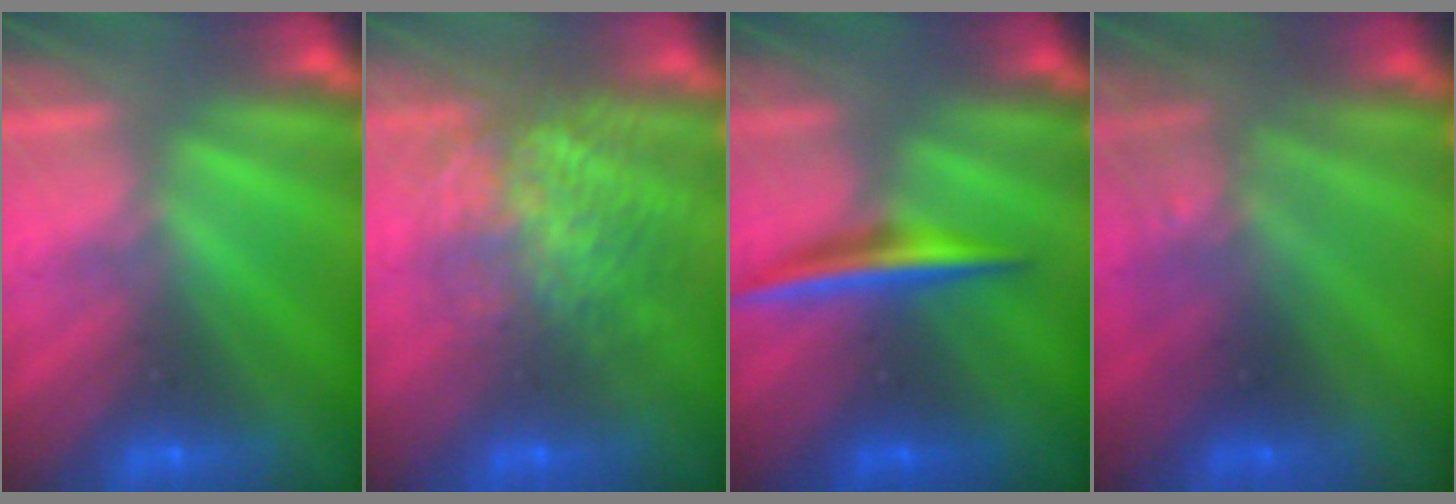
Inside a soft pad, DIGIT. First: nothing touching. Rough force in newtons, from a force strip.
{"total": 7.7}
{"total": 1.9}
{"total": 2.8}